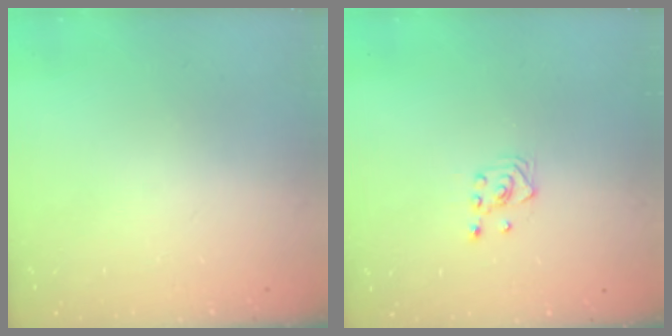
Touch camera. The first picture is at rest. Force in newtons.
{"total": 3.0, "press": 2.6, "slide": 1.5}